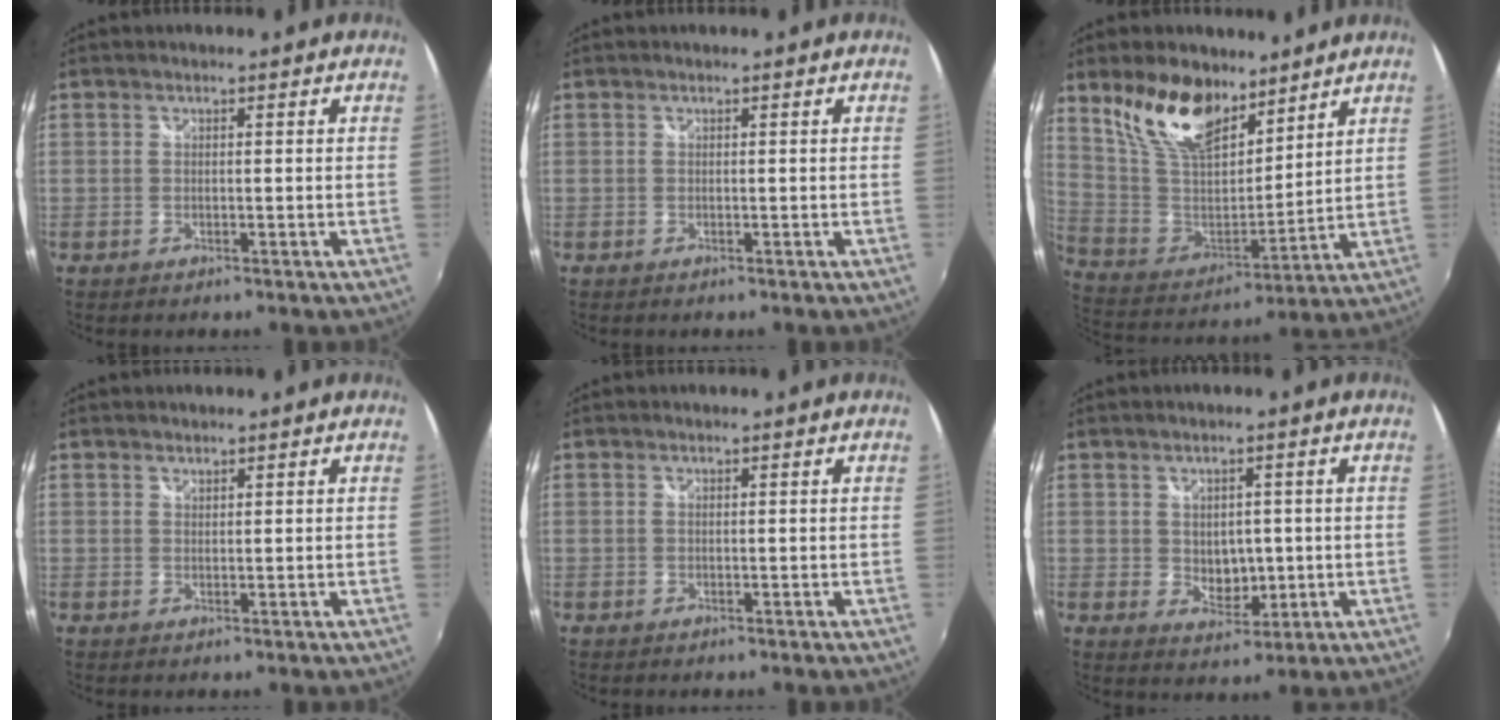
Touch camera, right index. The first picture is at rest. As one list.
[{"total": 0.0}, {"total": 17.3, "force": [11.5, 8.5, 9.8], "torque": [-0.201, 0.009, 0.228]}, {"total": 0.8, "force": [0.7, 0.3, 0.1], "torque": [0.000, 0.001, 0.013]}, {"total": 0.0}, {"total": 5.2, "force": [0.2, 4.1, 3.2], "torque": [-0.046, -0.006, 0.012]}]